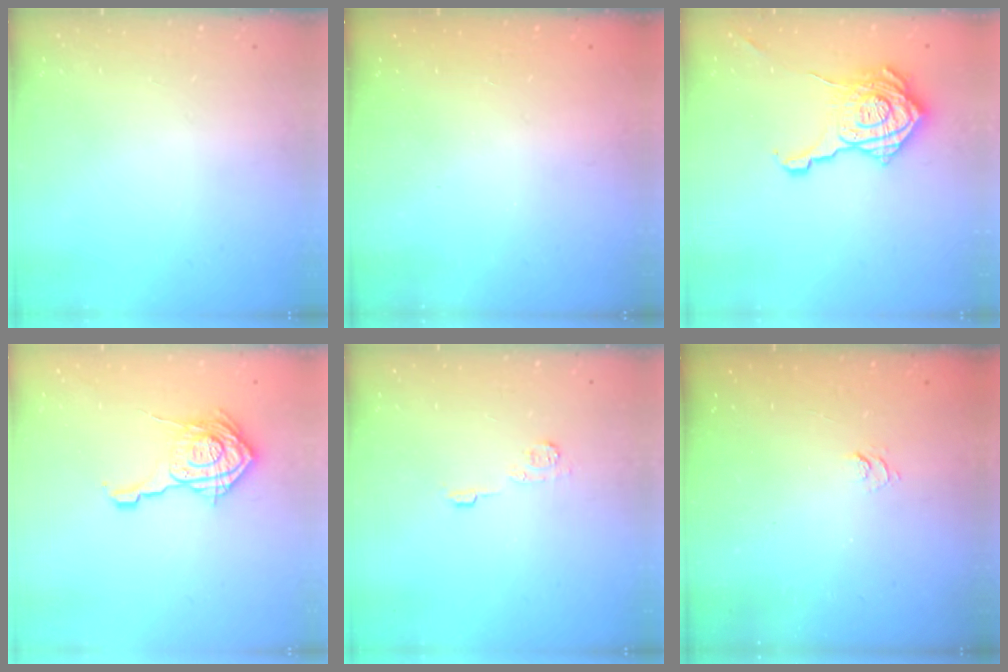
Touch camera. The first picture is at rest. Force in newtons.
{"total": 2.3, "press": 2.2, "slide": 0.8}
{"total": 20.0, "press": 19.9, "slide": 0.8}
{"total": 15.4, "press": 15.4, "slide": 0.7}
{"total": 5.6, "press": 5.6, "slide": 0.7}
{"total": 1.9, "press": 1.5, "slide": 1.3}